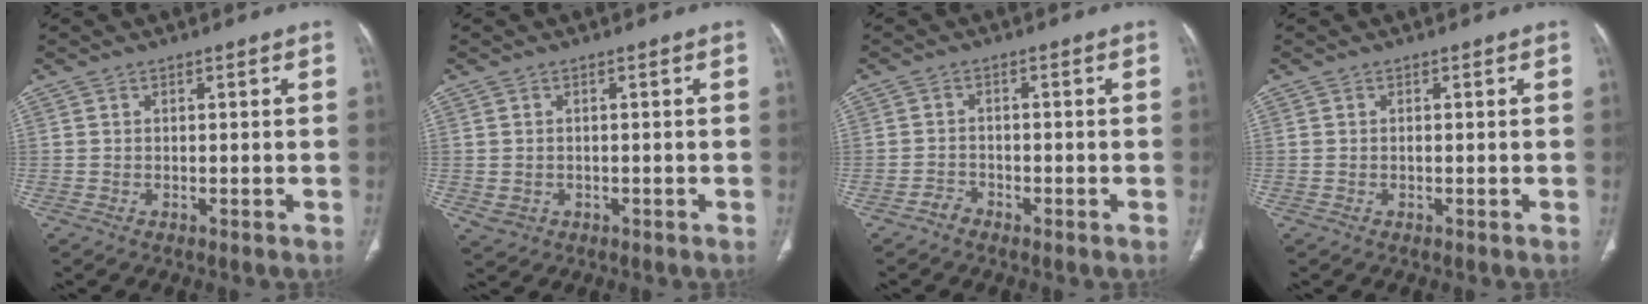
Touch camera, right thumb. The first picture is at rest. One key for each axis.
{"total": 2.4, "fx": -0.3, "fy": 2.1, "fz": 1.0, "tx": -0.020, "ty": 0.003, "tz": 0.008}
{"total": 1.7, "fx": -1.3, "fy": 1.0, "fz": 0.1, "tx": -0.001, "ty": 0.006, "tz": -0.027}
{"total": 0.0}